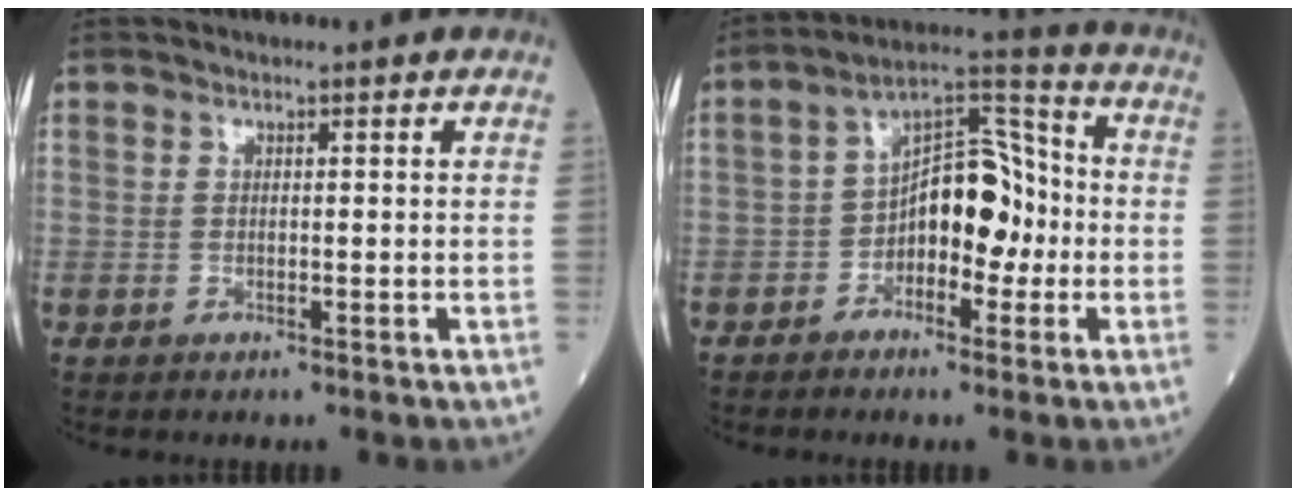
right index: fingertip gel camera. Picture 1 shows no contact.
{"total": 10.8, "force": [-2.3, 5.8, 8.9], "torque": [-0.158, 0.040, -0.043]}